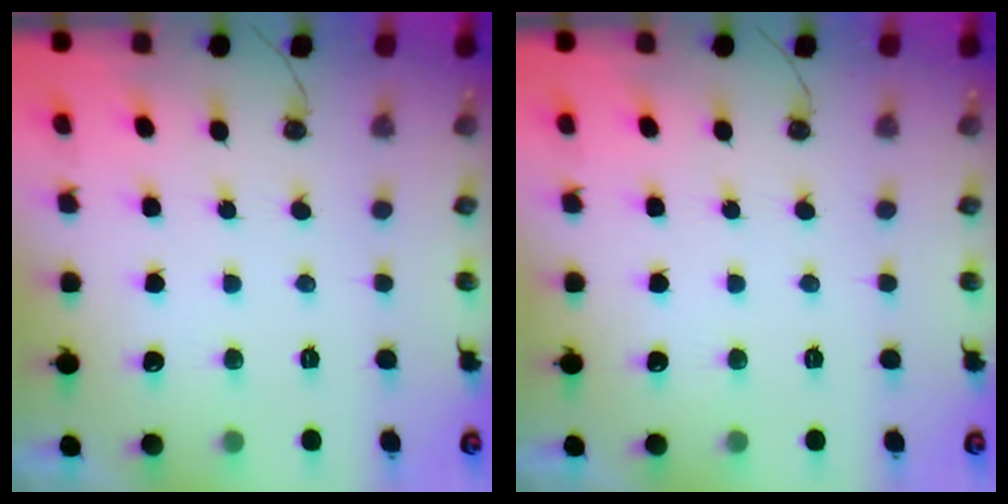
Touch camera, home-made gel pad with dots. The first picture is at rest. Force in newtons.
{"total": 0.0}